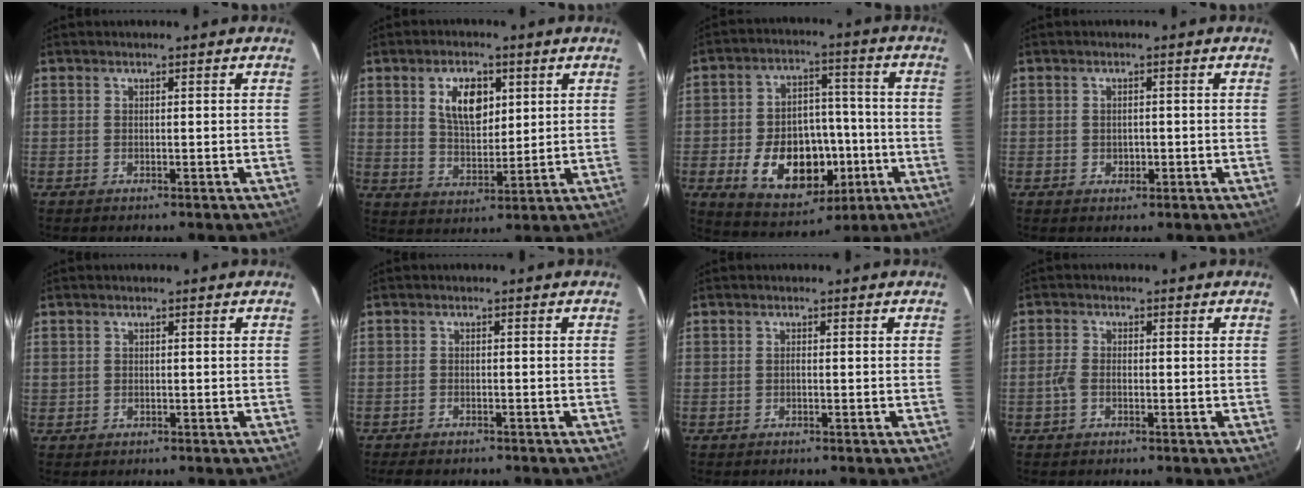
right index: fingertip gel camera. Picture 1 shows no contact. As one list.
[{"total": 8.7, "force": [3.2, 4.7, 6.6], "torque": [-0.116, 0.009, 0.063]}, {"total": 16.4, "force": [-5.1, 11.0, 11.1], "torque": [-0.223, 0.018, -0.057]}, {"total": 1.7, "force": [-0.3, 1.6, 0.7], "torque": [-0.008, 0.001, -0.002]}, {"total": 0.7, "force": [0.0, 0.7, 0.1], "torque": [0.001, 0.001, 0.001]}, {"total": 4.5, "force": [-3.9, 1.5, 1.7], "torque": [-0.042, -0.007, -0.058]}, {"total": 0.0}, {"total": 2.4, "force": [-1.0, 1.4, 1.8], "torque": [-0.043, 0.004, -0.020]}]